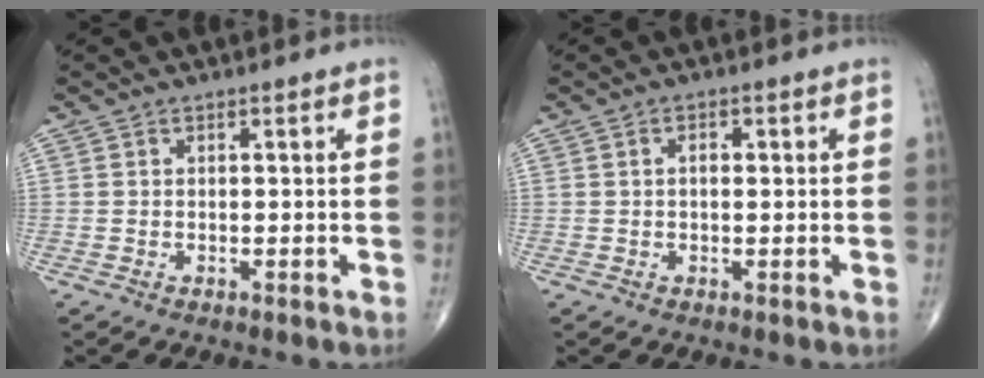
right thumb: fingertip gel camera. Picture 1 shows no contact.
{"total": 1.6, "force": [0.2, 0.9, 1.4], "torque": [-0.021, 0.003, 0.001]}